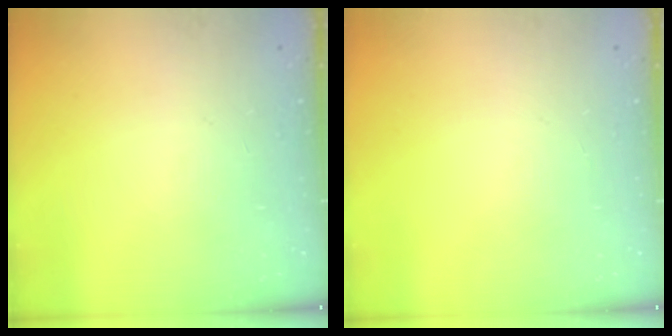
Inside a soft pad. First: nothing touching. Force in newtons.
{"total": 0.0}